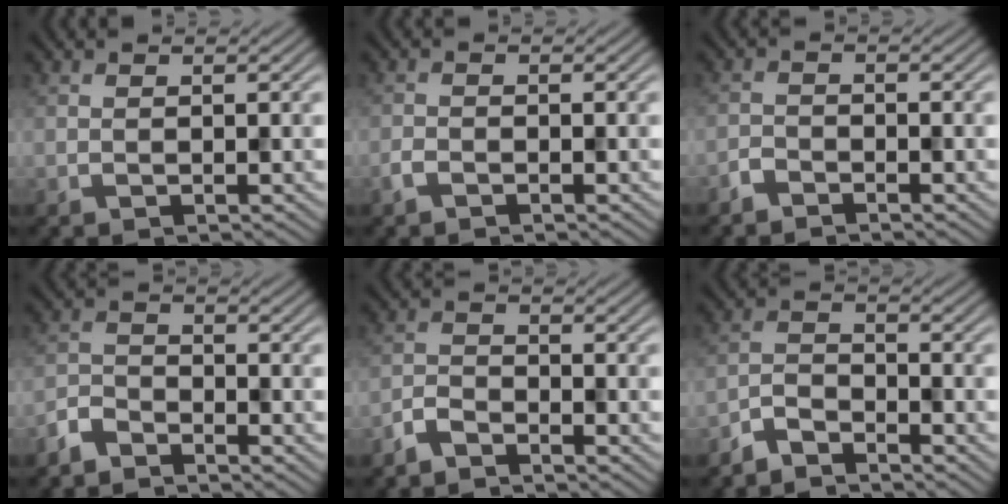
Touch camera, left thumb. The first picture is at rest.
{"total": 1.3, "force": [-1.0, 0.5, 0.6], "torque": [-0.016, 0.000, -0.024]}
{"total": 1.7, "force": [-1.6, 0.5, 0.4], "torque": [-0.008, 0.001, -0.039]}
{"total": 3.2, "force": [-2.9, 1.1, 0.9], "torque": [-0.021, -0.004, -0.074]}
{"total": 2.7, "force": [-2.4, 0.7, 0.9], "torque": [-0.022, -0.002, -0.061]}
{"total": 3.5, "force": [-3.1, 0.9, 1.1], "torque": [-0.026, -0.001, -0.077]}